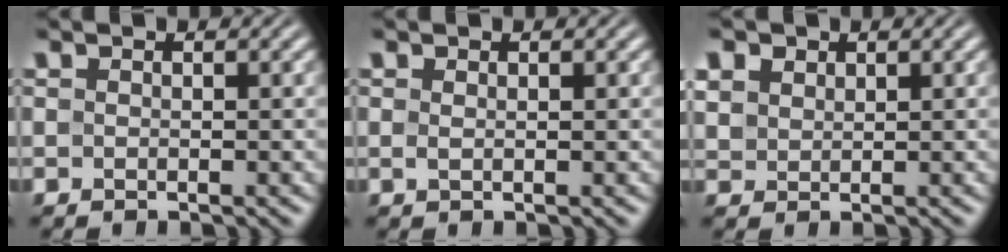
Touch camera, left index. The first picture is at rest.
{"total": 0.7, "force": [0.3, 0.2, 0.6], "torque": [-0.013, 0.000, 0.005]}
{"total": 2.7, "force": [1.7, 1.8, 1.1], "torque": [-0.032, 0.007, 0.034]}